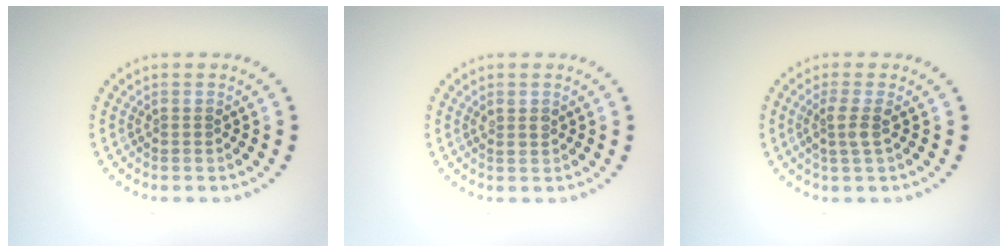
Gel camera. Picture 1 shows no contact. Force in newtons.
{"total": 0.9, "press": 0.9, "slide": 0.2}
{"total": 1.8, "press": 1.4, "slide": 1.1}